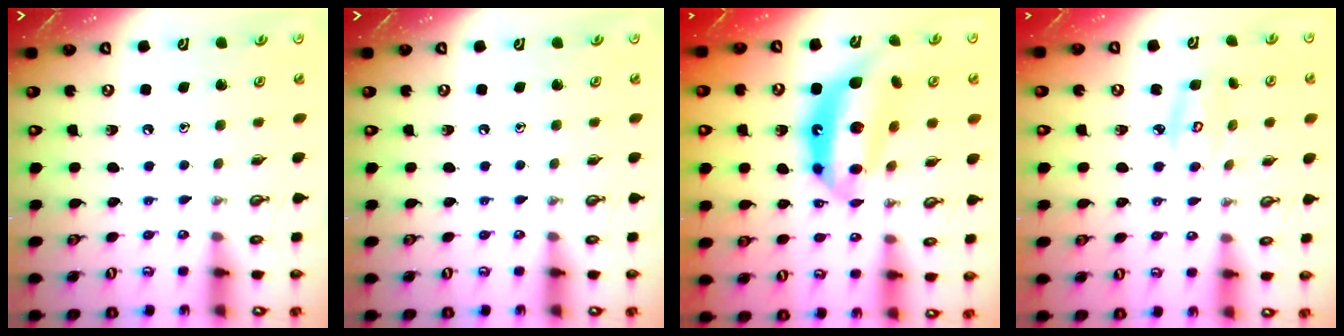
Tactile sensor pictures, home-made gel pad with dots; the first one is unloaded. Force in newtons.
{"total": 0.0}
{"total": 15.9, "press": 15.8, "slide": 1.3}
{"total": 4.4, "press": 4.4, "slide": 0.3}